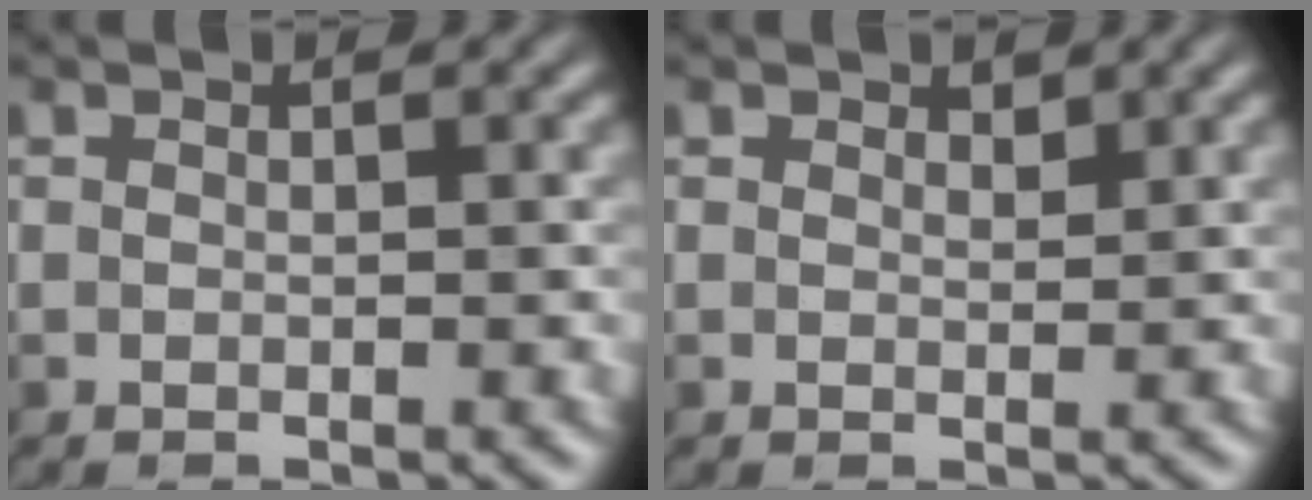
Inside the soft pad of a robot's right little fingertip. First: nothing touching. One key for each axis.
{"total": 0.6, "fx": 0.6, "fy": 0.2, "fz": 0.2, "tx": -0.007, "ty": -0.001, "tz": 0.005}